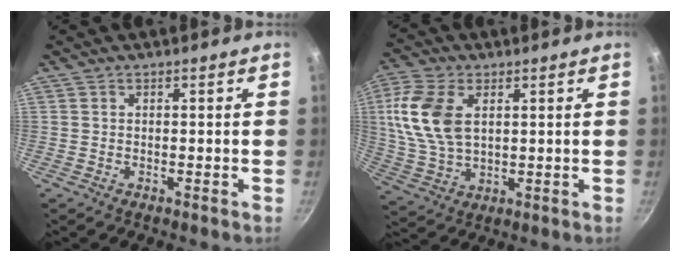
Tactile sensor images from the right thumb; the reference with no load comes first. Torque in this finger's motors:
{"motor_torque": [0.13, 0.15, 1.36, 0.21, 0.27]}